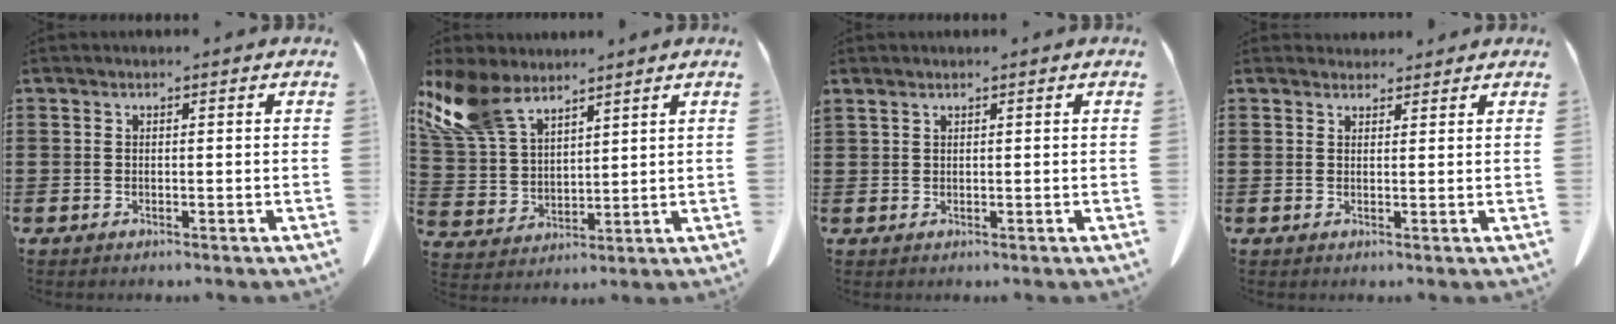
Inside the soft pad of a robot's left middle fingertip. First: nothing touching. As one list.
[{"total": 10.2, "force": [7.4, 4.6, 5.2], "torque": [-0.143, -0.015, 0.141]}, {"total": 0.8, "force": [0.7, 0.0, 0.4], "torque": [-0.011, -0.004, 0.015]}, {"total": 1.9, "force": [1.8, 0.6, 0.1], "torque": [0.003, -0.002, 0.034]}]